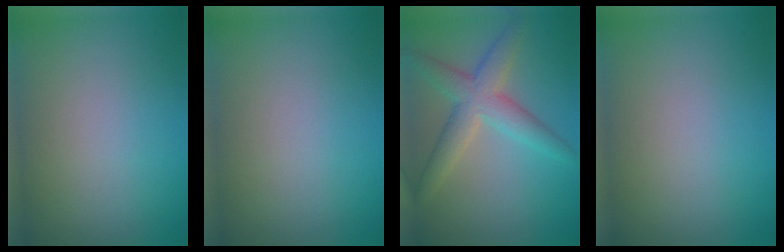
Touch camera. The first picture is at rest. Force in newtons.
{"total": 0.0}
{"total": 4.6, "press": 4.5, "slide": 0.1}
{"total": 0.0}